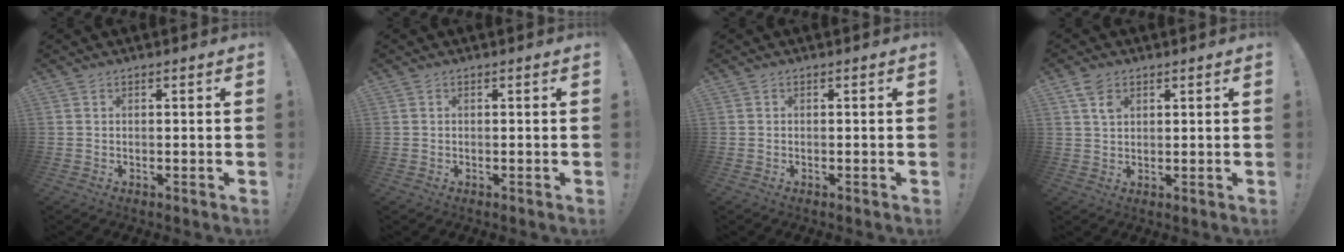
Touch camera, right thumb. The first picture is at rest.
{"total": 0.0}
{"total": 0.0}
{"total": 4.6, "force": [2.5, 2.8, 2.6], "torque": [-0.042, -0.006, 0.047]}